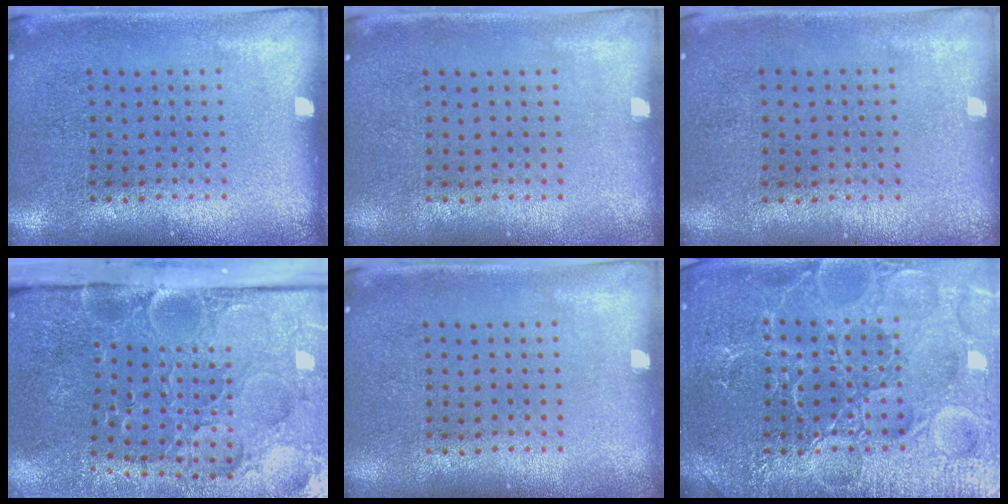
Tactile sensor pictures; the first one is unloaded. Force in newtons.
{"total": 0.0}
{"total": 0.0}
{"total": 5.3, "press": 4.0, "slide": 3.5}
{"total": 0.0}
{"total": 7.3, "press": 7.2, "slide": 0.9}